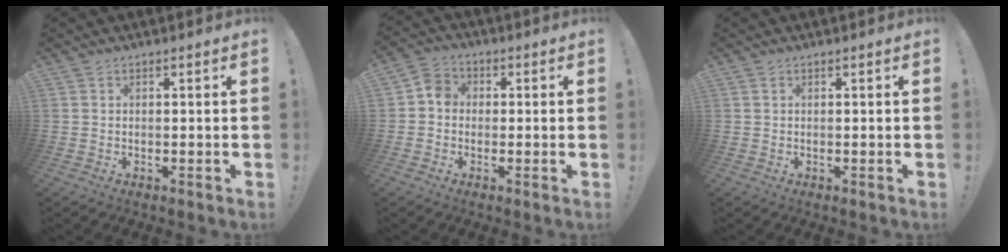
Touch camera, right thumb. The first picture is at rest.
{"total": 4.9, "force": [-0.9, 4.1, 2.4], "torque": [-0.042, 0.021, -0.014]}
{"total": 0.0}